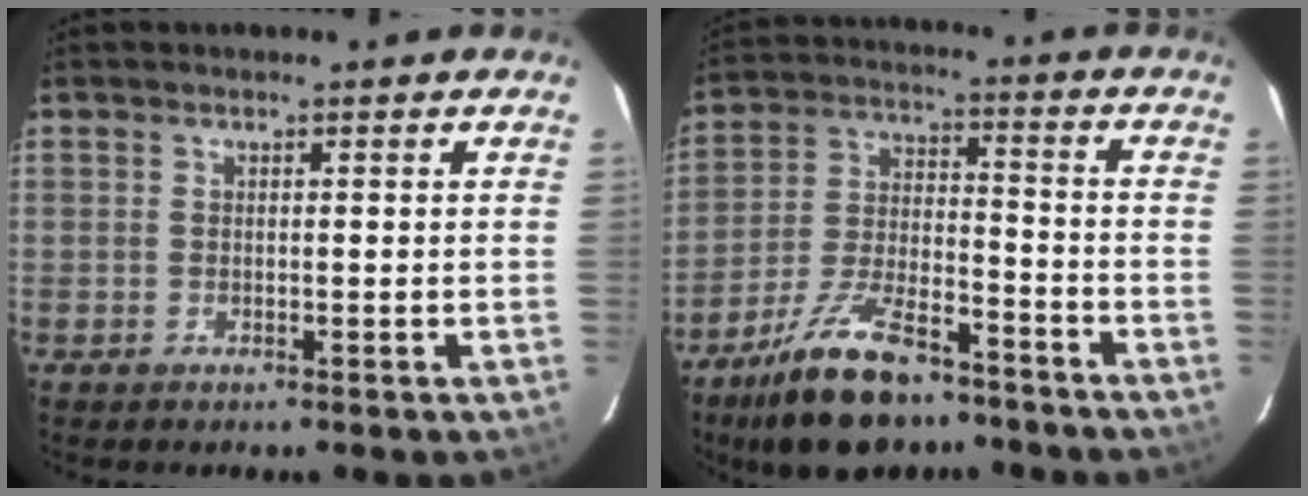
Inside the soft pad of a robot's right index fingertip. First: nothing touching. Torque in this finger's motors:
{"motor_torque": [1.14, -0.99, 0.41, 0.13]}